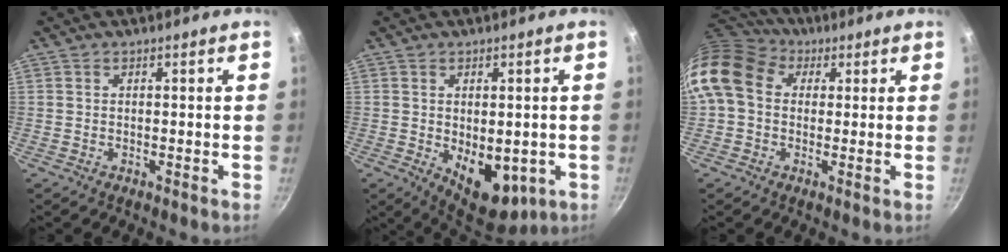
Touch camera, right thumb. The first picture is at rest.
{"total": 11.3, "force": [-2.2, 6.6, 8.9], "torque": [-0.091, -0.012, -0.012]}
{"total": 13.6, "force": [3.8, 10.6, 7.7], "torque": [-0.143, 0.020, 0.050]}